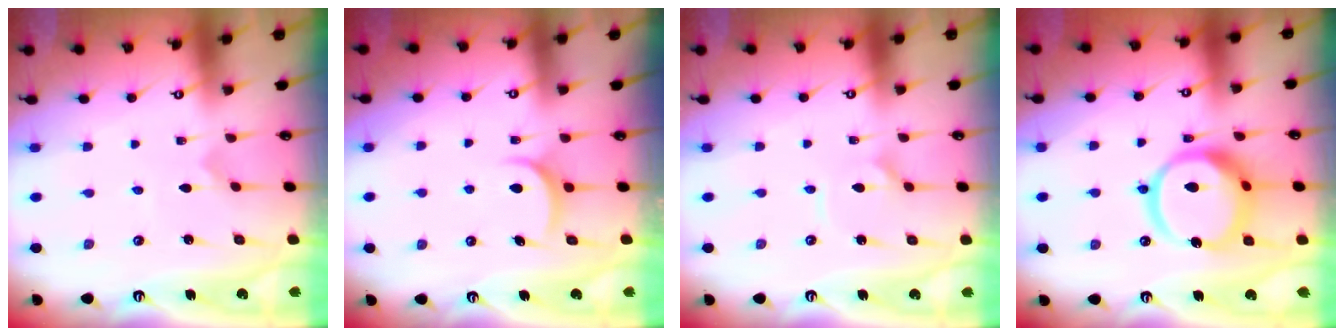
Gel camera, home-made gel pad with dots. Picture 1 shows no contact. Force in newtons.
{"total": 6.2, "press": 6.2, "slide": 0.3}
{"total": 2.9, "press": 2.8, "slide": 0.4}
{"total": 15.3, "press": 15.2, "slide": 1.3}